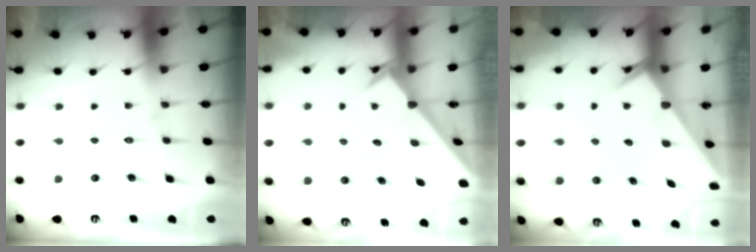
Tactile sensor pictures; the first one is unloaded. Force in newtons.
{"total": 2.5, "press": 2.5, "slide": 0.2}
{"total": 2.1, "press": 2.1, "slide": 0.1}